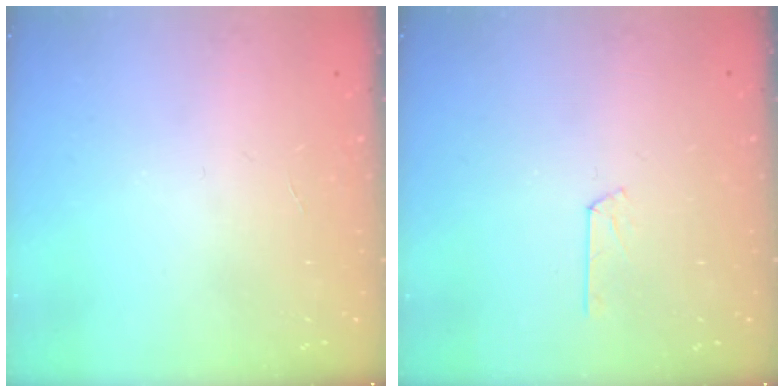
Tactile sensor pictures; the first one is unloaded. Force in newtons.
{"total": 2.8, "press": 2.8, "slide": 0.3}